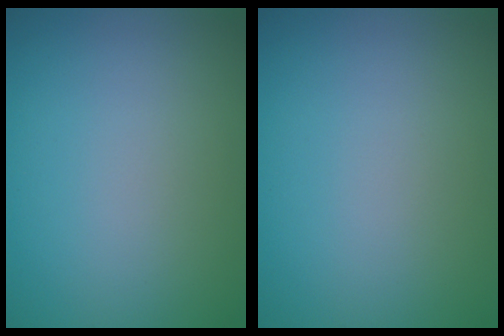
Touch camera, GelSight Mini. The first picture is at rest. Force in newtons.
{"total": 0.0}